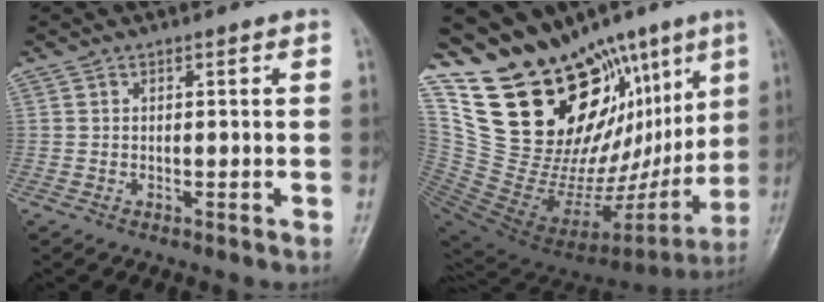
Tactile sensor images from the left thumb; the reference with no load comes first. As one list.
[{"total": 30.3, "force": [16.0, 14.7, 21.1], "torque": [-0.285, -0.053, 0.293]}]